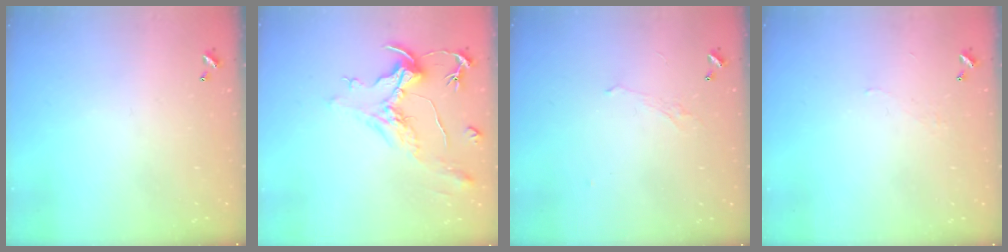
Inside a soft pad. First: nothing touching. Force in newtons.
{"total": 2.2, "press": 1.7, "slide": 1.4}
{"total": 0.7, "press": 0.4, "slide": 0.6}
{"total": 2.2, "press": 2.2, "slide": 0.5}